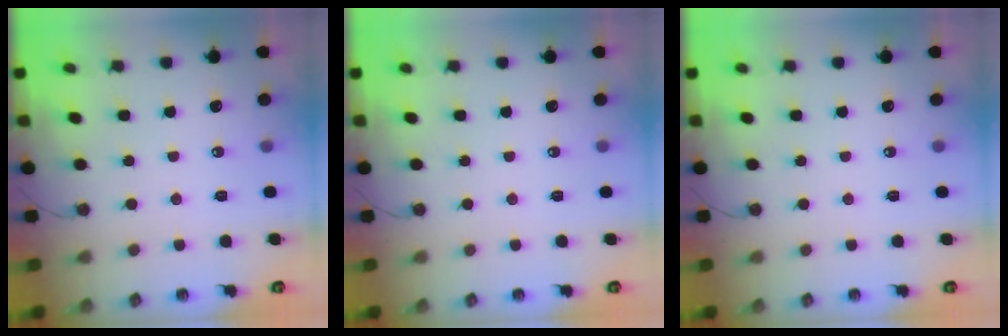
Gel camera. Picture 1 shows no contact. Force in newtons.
{"total": 0.0}
{"total": 0.0}